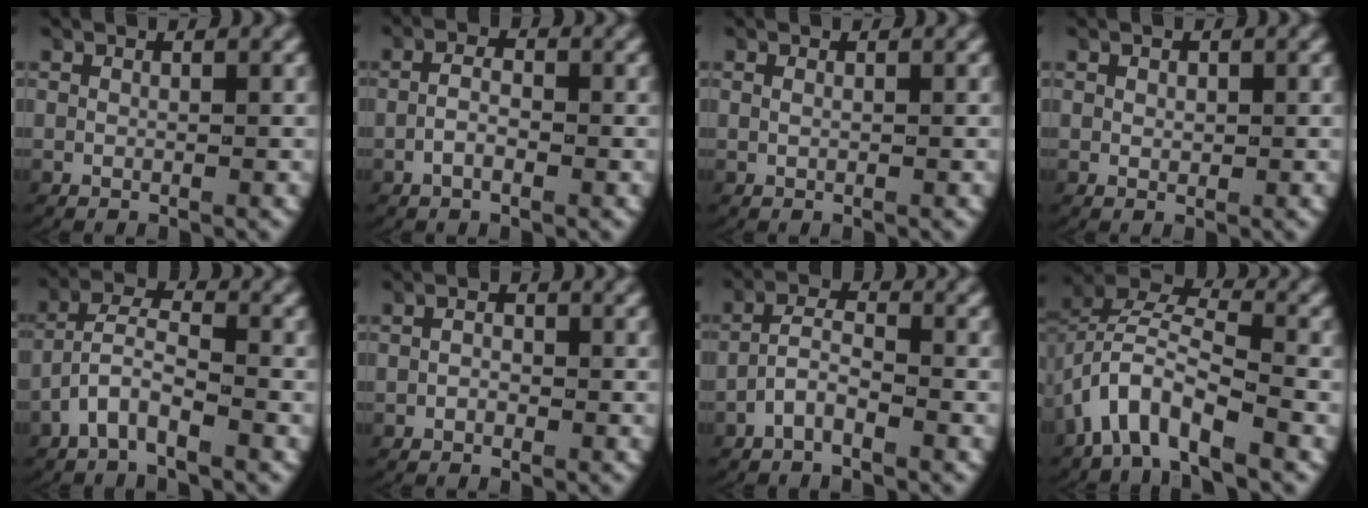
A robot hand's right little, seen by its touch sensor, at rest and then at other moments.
{"total": 2.0, "force": [-0.9, 1.0, 1.5], "torque": [-0.031, -0.004, -0.016]}
{"total": 0.0}
{"total": 0.6, "force": [0.1, 0.5, 0.4], "torque": [-0.009, -0.005, 0.008]}
{"total": 3.8, "force": [-1.6, 2.1, 2.7], "torque": [-0.064, -0.005, -0.032]}
{"total": 1.0, "force": [-0.5, 0.6, 0.5], "torque": [-0.007, -0.004, -0.011]}
{"total": 2.7, "force": [-1.6, 1.3, 1.8], "torque": [-0.040, -0.001, -0.035]}
{"total": 5.8, "force": [-0.9, 4.2, 3.9], "torque": [-0.089, -0.001, -0.030]}